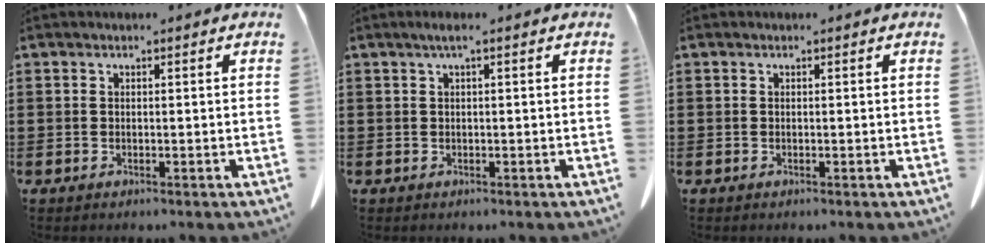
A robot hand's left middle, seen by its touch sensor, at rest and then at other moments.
{"total": 1.3, "force": [0.2, 0.0, 1.3], "torque": [-0.022, -0.002, 0.005]}
{"total": 0.0}